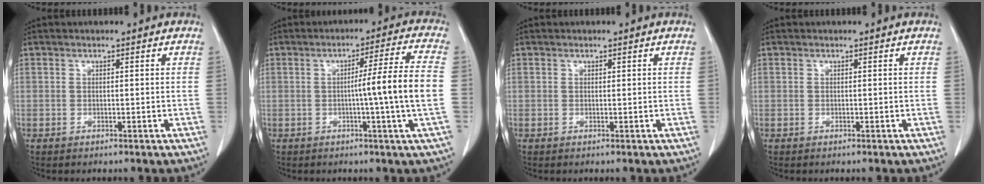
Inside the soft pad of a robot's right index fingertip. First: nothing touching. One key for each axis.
{"total": 9.5, "fx": -1.1, "fy": -2.0, "fz": 9.2, "tx": -0.135, "ty": 0.001, "tz": -0.015}
{"total": 0.0}
{"total": 0.0}